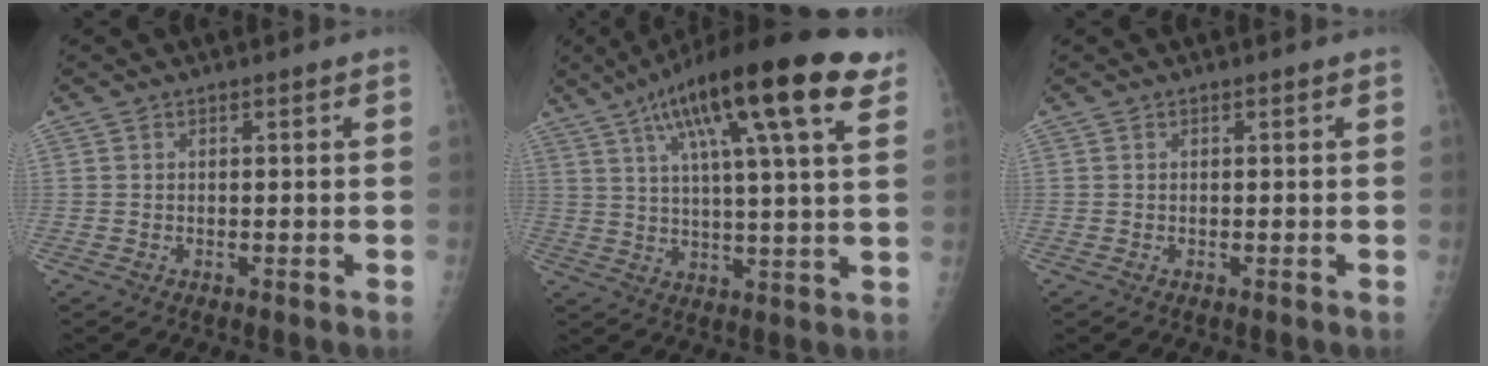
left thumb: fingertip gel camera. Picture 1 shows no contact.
{"total": 22.8, "force": [12.0, 4.6, 18.9], "torque": [-0.294, -0.003, 0.183]}
{"total": 0.0}